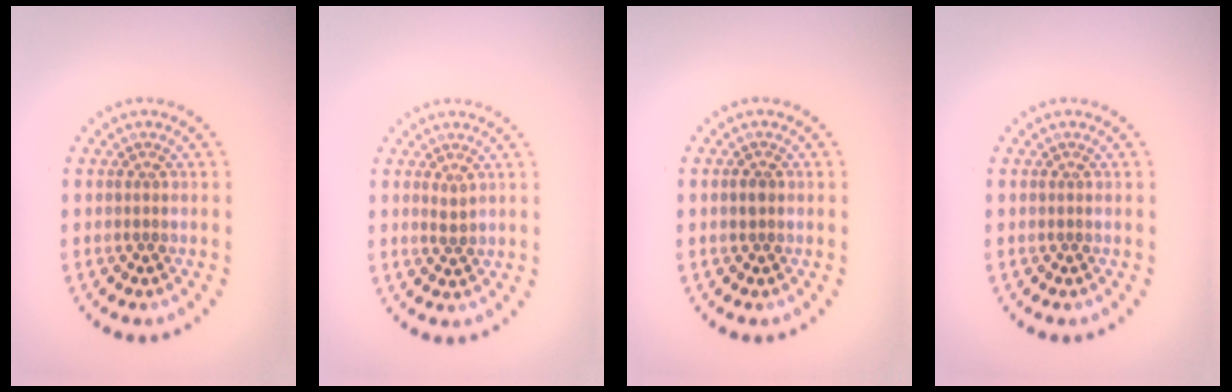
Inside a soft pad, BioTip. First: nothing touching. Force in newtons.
{"total": 0.8, "press": 0.8, "slide": 0.2}
{"total": 0.9, "press": 0.8, "slide": 0.2}
{"total": 0.0}